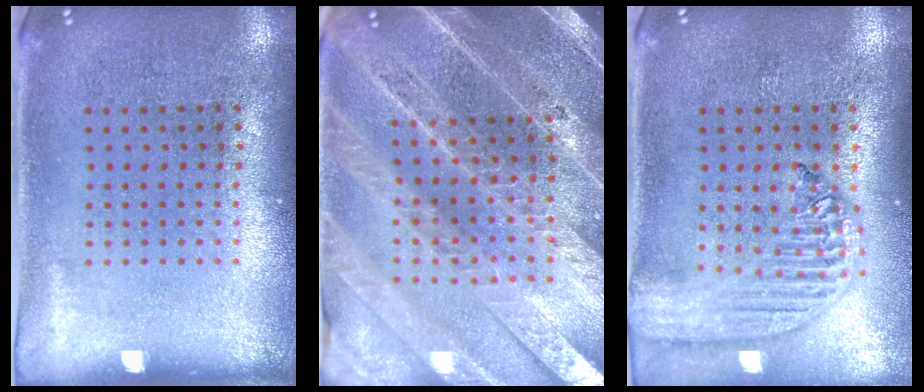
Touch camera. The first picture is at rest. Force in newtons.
{"total": 4.7, "press": 4.1, "slide": 2.2}
{"total": 2.3, "press": 2.0, "slide": 1.2}